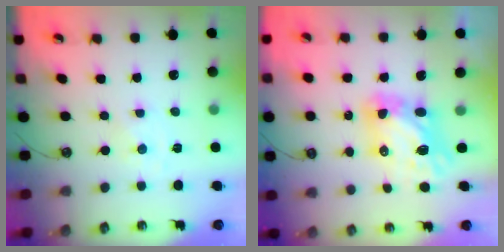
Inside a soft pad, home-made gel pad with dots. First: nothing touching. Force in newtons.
{"total": 9.8, "press": 9.7, "slide": 1.1}